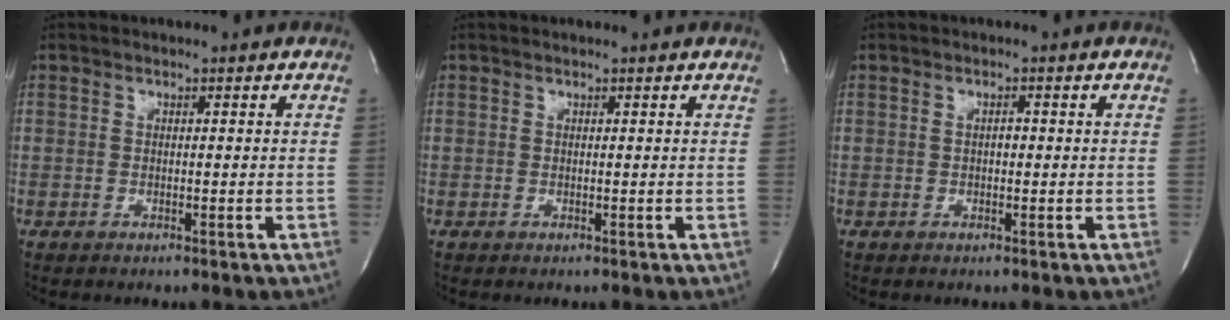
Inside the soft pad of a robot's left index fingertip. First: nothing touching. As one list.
[{"total": 0.5, "force": [0.5, 0.0, 0.2], "torque": [-0.007, 0.000, 0.004]}, {"total": 0.7, "force": [-0.3, 0.3, 0.5], "torque": [-0.012, -0.002, -0.006]}]